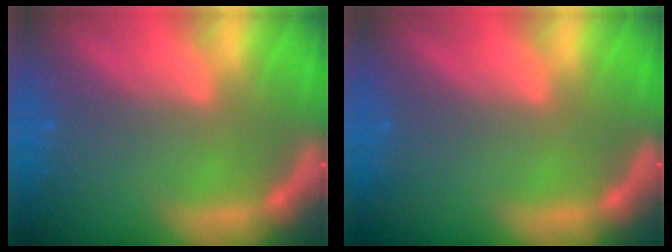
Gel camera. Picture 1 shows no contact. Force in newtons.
{"total": 0.0}